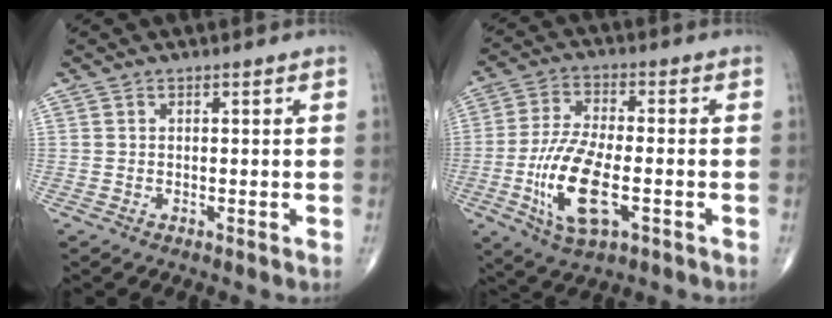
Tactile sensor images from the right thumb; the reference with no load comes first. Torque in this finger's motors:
{"motor_torque": [2.19, 2.40, 1.56, -0.01, 0.50]}